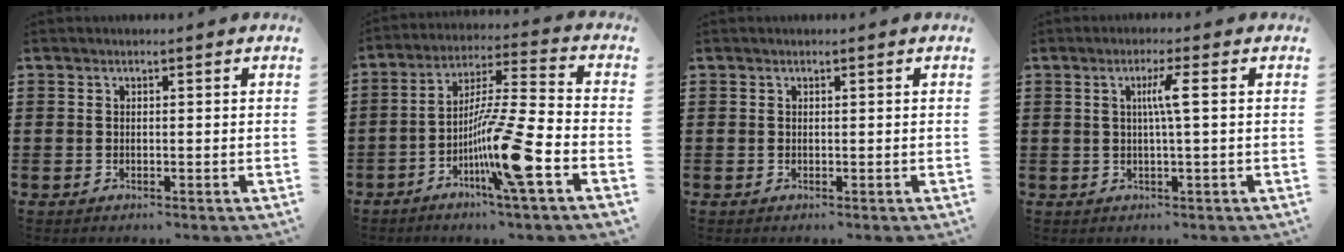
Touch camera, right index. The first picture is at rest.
{"total": 13.3, "force": [-5.7, 0.2, 12.0], "torque": [-0.229, -0.005, -0.108]}
{"total": 0.0}
{"total": 3.5, "force": [0.4, -0.3, 3.5], "torque": [-0.066, -0.001, 0.001]}